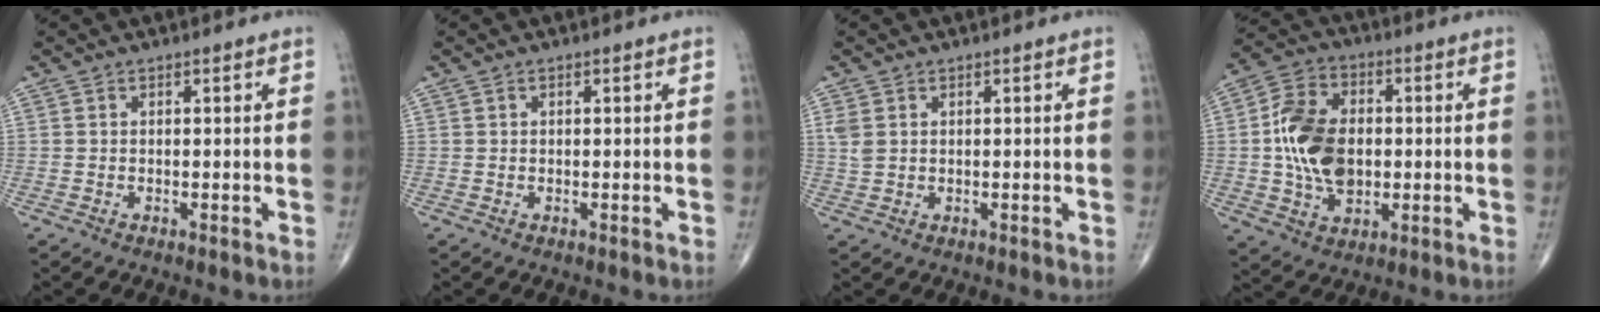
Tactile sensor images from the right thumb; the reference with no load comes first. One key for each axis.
{"total": 0.0}
{"total": 2.4, "fx": 0.8, "fy": 1.7, "fz": 1.4, "tx": -0.037, "ty": 0.003, "tz": 0.025}
{"total": 14.3, "fx": 0.0, "fy": 9.7, "fz": 10.6, "tx": -0.179, "ty": 0.013, "tz": 0.003}